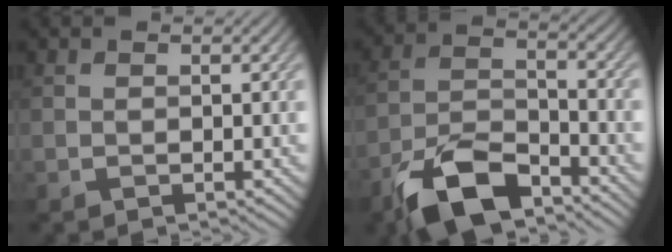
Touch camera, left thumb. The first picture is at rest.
{"total": 10.5, "force": [-7.5, 4.0, 6.2], "torque": [-0.113, -0.003, -0.158]}